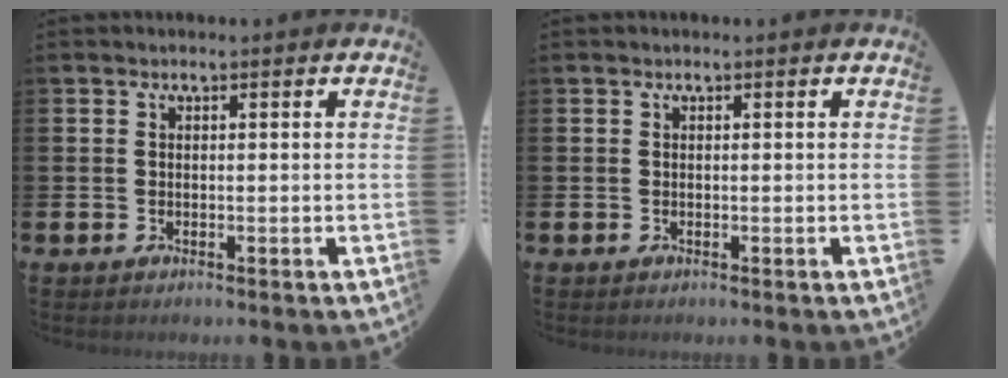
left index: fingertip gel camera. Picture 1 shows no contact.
{"total": 0.0}